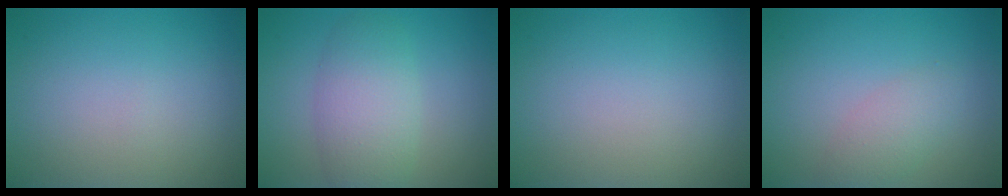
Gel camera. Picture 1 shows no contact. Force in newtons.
{"total": 4.8, "press": 4.8, "slide": 0.3}
{"total": 0.0}
{"total": 2.2, "press": 2.2, "slide": 0.1}